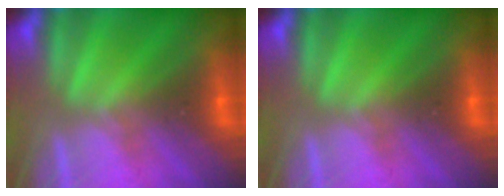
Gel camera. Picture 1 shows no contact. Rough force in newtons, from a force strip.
{"total": 0.0}